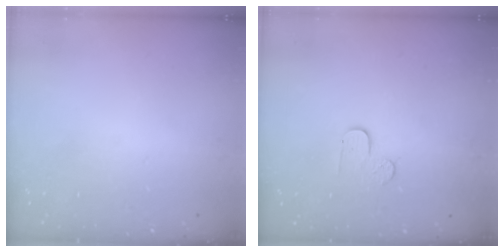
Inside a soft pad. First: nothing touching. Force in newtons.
{"total": 3.7, "press": 3.6, "slide": 0.4}